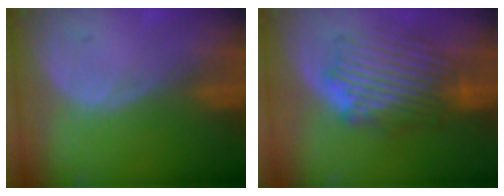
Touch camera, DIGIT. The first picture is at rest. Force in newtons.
{"total": 8.8, "press": 8.3, "slide": 2.9}